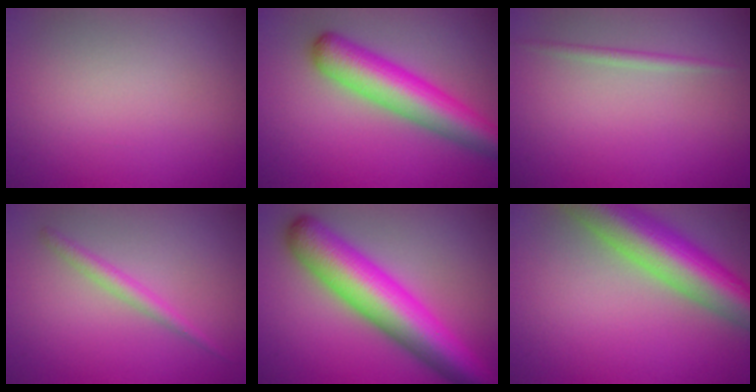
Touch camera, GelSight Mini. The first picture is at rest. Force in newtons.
{"total": 7.1, "press": 7.1, "slide": 0.2}
{"total": 1.1, "press": 1.1, "slide": 0.1}
{"total": 1.7, "press": 1.7, "slide": 0.1}
{"total": 10.1, "press": 10.1, "slide": 0.2}
{"total": 10.4, "press": 10.4, "slide": 0.7}